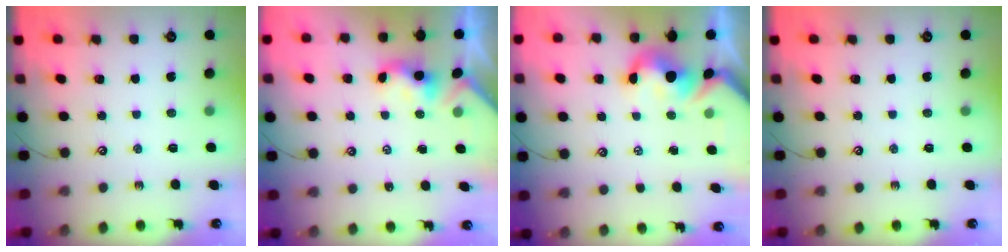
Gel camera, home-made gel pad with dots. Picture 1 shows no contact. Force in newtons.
{"total": 0.0}
{"total": 3.0, "press": 2.8, "slide": 1.0}
{"total": 0.0}